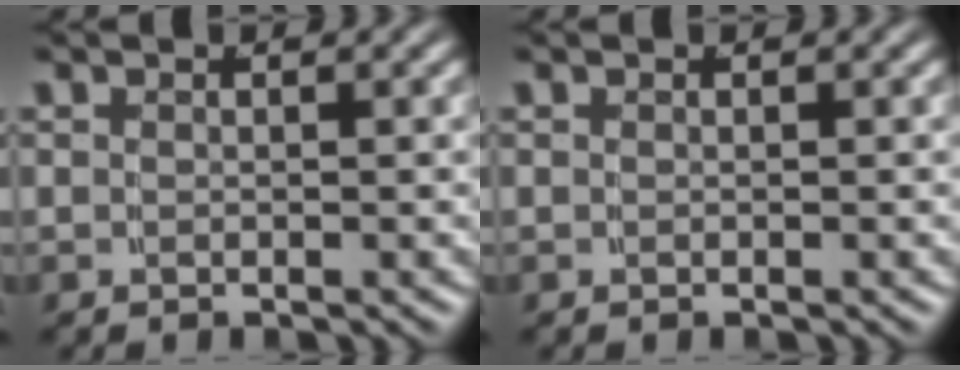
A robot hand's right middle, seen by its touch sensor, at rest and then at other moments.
{"total": 0.0}